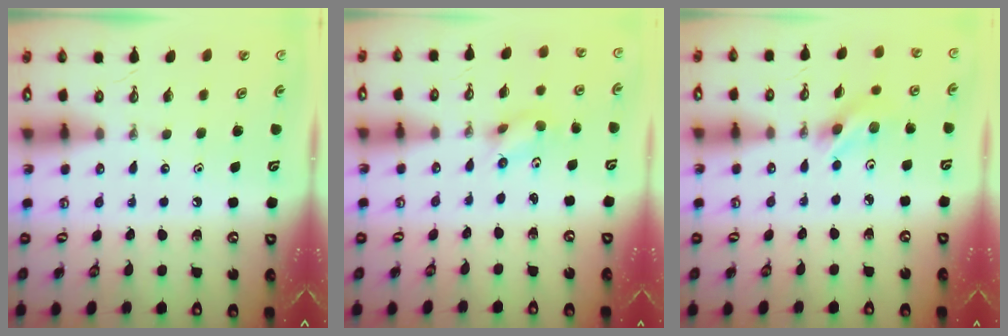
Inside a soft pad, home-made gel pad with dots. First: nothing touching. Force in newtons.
{"total": 2.5, "press": 2.3, "slide": 0.9}
{"total": 4.1, "press": 4.1, "slide": 0.3}